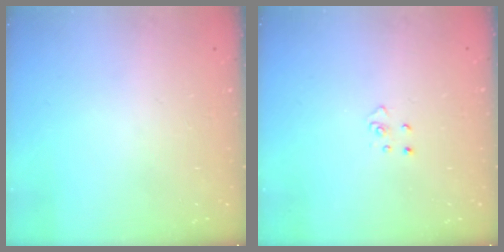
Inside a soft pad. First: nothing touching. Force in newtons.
{"total": 3.2, "press": 3.2, "slide": 0.3}